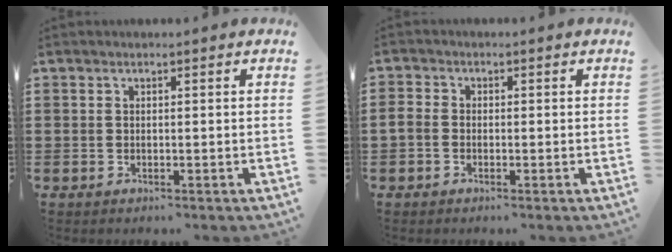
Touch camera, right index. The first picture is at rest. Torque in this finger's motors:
{"motor_torque": [1.23, 0.91, 0.04, 0.01]}